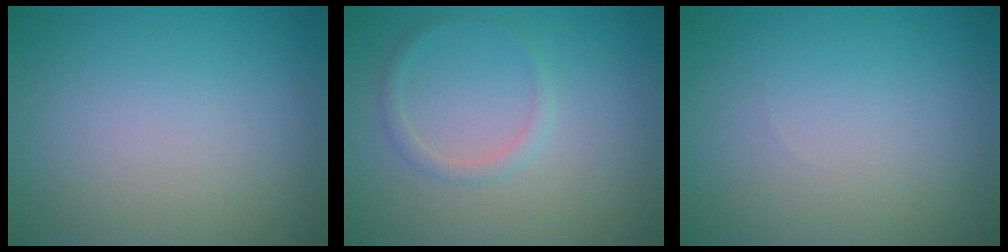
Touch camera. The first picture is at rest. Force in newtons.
{"total": 1.2, "press": 1.2, "slide": 0.2}
{"total": 0.0}